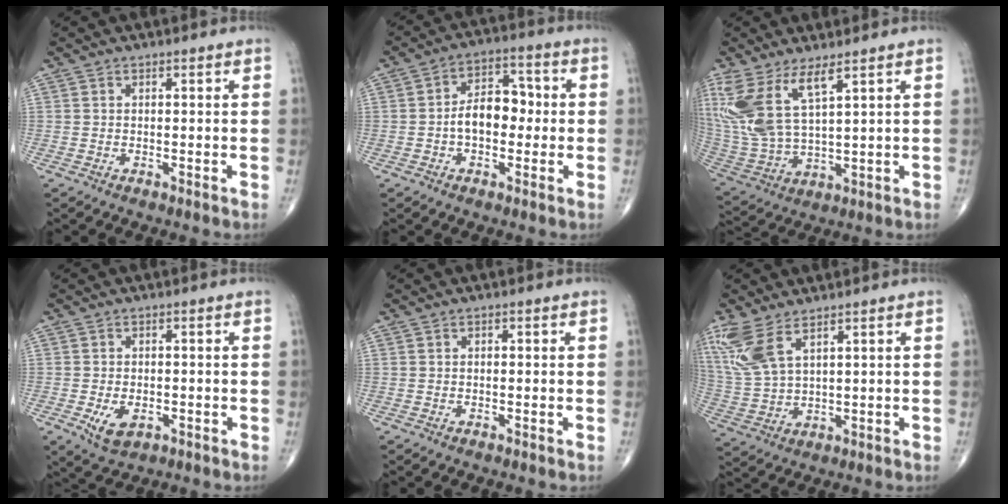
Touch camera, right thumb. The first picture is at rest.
{"total": 8.6, "force": [-0.8, 5.6, 6.5], "torque": [-0.082, 0.030, -0.024]}
{"total": 14.1, "force": [7.1, 4.7, 11.2], "torque": [-0.260, -0.031, 0.159]}
{"total": 5.2, "force": [-1.6, 3.1, 3.8], "torque": [-0.063, -0.004, -0.019]}
{"total": 0.6, "force": [0.1, 0.3, 0.5], "torque": [-0.012, 0.002, 0.003]}
{"total": 10.1, "force": [5.9, 3.8, 7.2], "torque": [-0.175, -0.015, 0.137]}